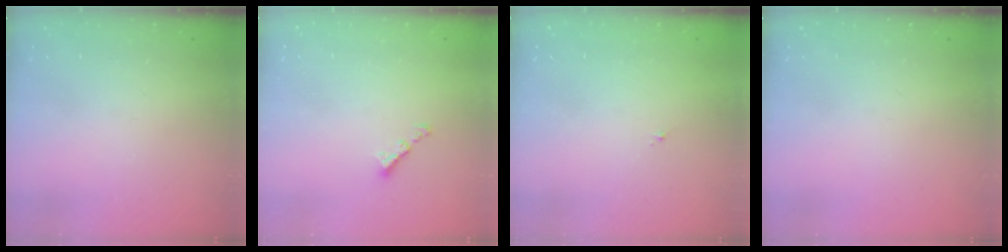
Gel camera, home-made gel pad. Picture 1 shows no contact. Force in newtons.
{"total": 2.3, "press": 2.3, "slide": 0.4}
{"total": 0.8, "press": 0.7, "slide": 0.3}
{"total": 0.0}